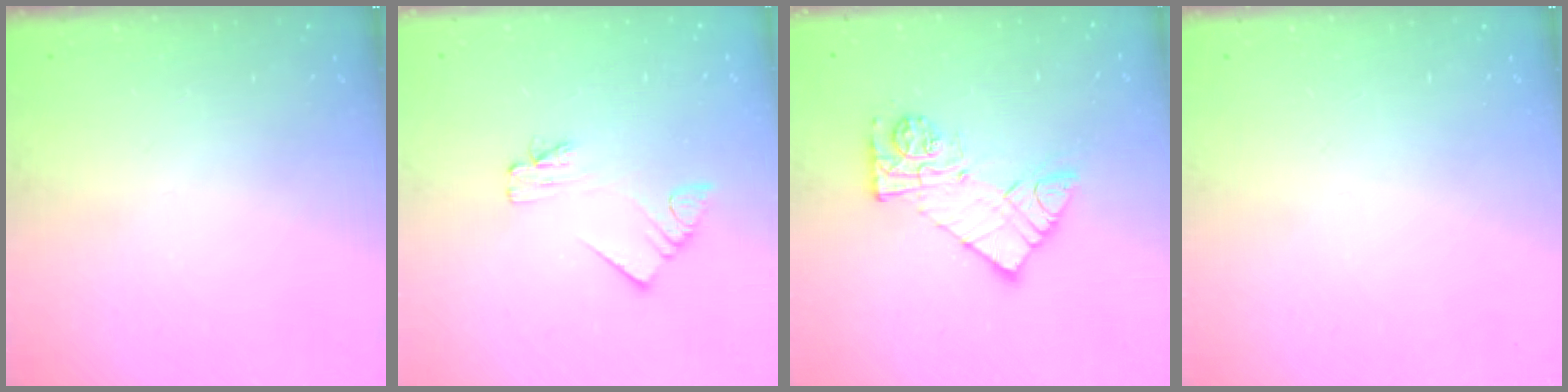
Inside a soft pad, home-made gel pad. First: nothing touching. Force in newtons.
{"total": 1.9, "press": 1.9, "slide": 0.1}
{"total": 11.2, "press": 11.2, "slide": 0.8}
{"total": 0.0}